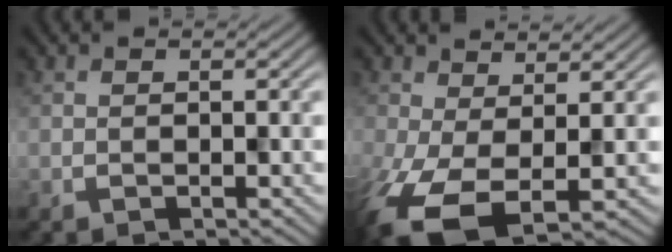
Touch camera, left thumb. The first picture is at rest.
{"total": 7.0, "force": [-1.8, 3.0, 6.1], "torque": [-0.142, -0.020, -0.029]}